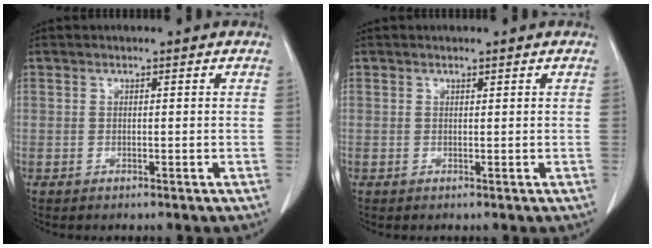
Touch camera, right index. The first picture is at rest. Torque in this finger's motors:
{"motor_torque": [-0.12, 0.17, -0.02, -0.01]}